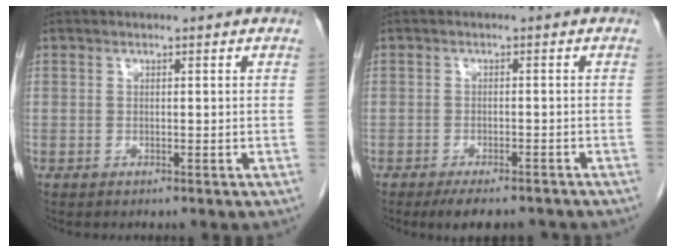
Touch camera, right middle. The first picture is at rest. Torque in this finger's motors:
{"motor_torque": [0.03, -0.03, 0.00, 0.02]}